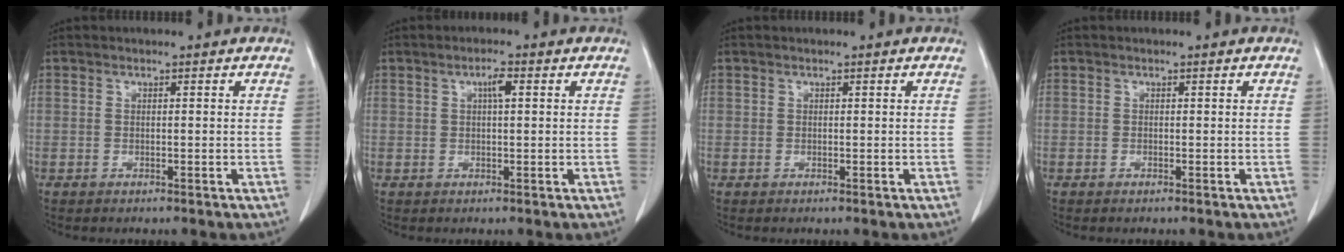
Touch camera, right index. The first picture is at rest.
{"total": 2.1, "force": [0.7, 0.4, 2.0], "torque": [-0.039, 0.003, 0.011]}
{"total": 0.0}
{"total": 0.0}